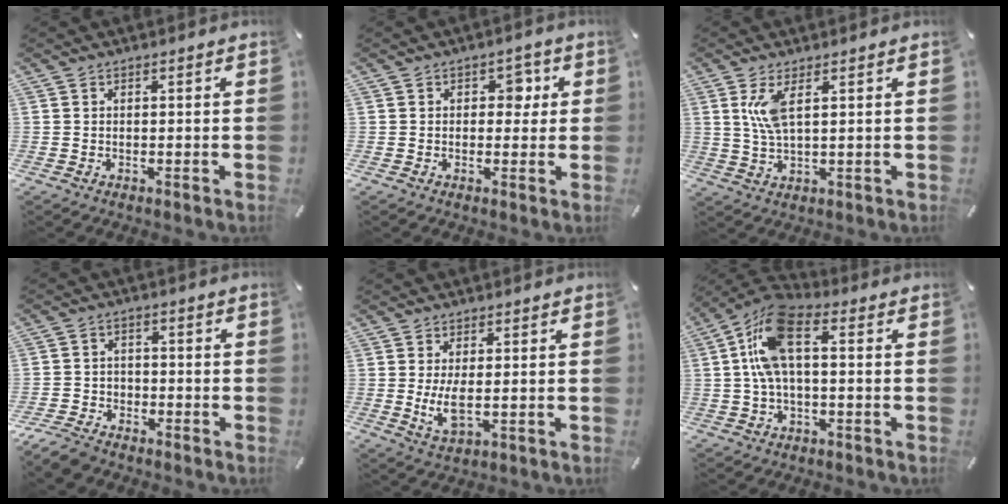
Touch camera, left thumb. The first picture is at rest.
{"total": 4.0, "force": [0.8, 2.9, 2.7], "torque": [-0.011, -0.007, -0.001]}
{"total": 6.1, "force": [2.4, 1.8, 5.3], "torque": [-0.121, 0.000, 0.040]}
{"total": 5.7, "force": [-4.6, 3.2, 1.4], "torque": [-0.035, 0.023, -0.091]}
{"total": 6.0, "force": [0.1, 2.2, 5.5], "torque": [-0.117, -0.013, -0.004]}
{"total": 12.7, "force": [2.0, 6.1, 10.9], "torque": [-0.229, 0.001, 0.038]}